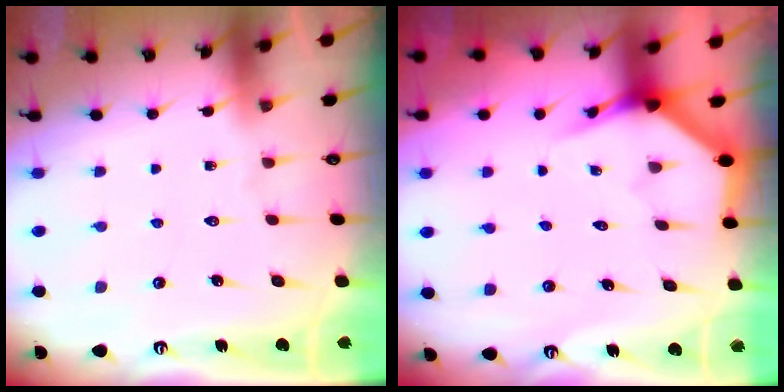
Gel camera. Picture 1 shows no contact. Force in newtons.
{"total": 3.9, "press": 3.9, "slide": 0.2}